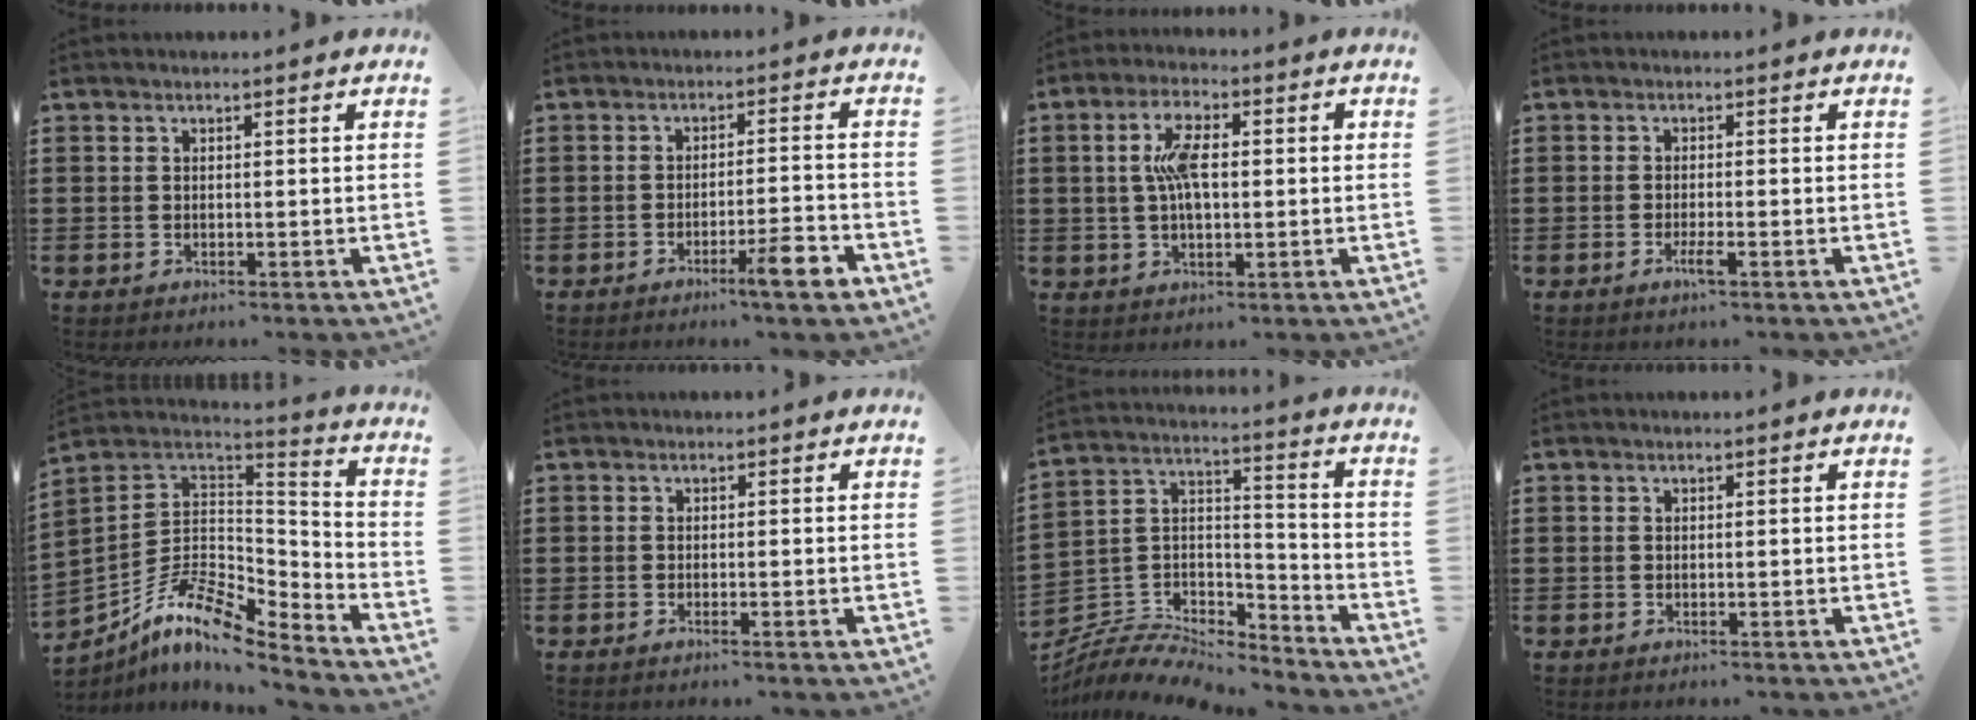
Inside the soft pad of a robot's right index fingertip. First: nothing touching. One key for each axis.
{"total": 5.9, "fx": -3.6, "fy": 0.6, "fz": 4.6, "tx": -0.069, "ty": -0.003, "tz": -0.059}
{"total": 6.9, "fx": 0.6, "fy": 2.8, "fz": 6.3, "tx": -0.121, "ty": 0.007, "tz": 0.004}
{"total": 2.4, "fx": -1.2, "fy": 0.2, "fz": 2.0, "tx": -0.048, "ty": -0.007, "tz": -0.026}
{"total": 9.8, "fx": -6.9, "fy": 3.6, "fz": 6.0, "tx": -0.138, "ty": -0.002, "tz": -0.140}
{"total": 0.6, "fx": -0.5, "fy": -0.1, "fz": 0.3, "tx": -0.006, "ty": -0.001, "tz": -0.010}
{"total": 7.9, "fx": -7.4, "fy": 2.2, "fz": 1.6, "tx": -0.042, "ty": 0.010, "tz": -0.151}
{"total": 0.0}